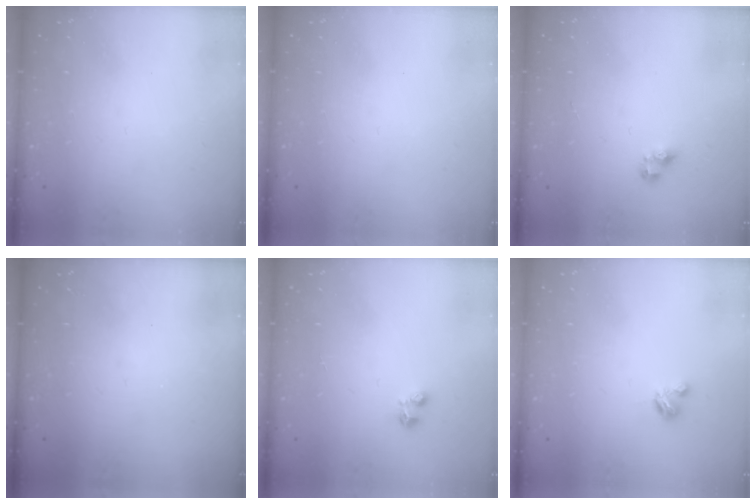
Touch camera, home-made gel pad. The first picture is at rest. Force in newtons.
{"total": 0.0}
{"total": 3.9, "press": 3.8, "slide": 0.4}
{"total": 0.0}
{"total": 2.9, "press": 2.8, "slide": 0.6}
{"total": 2.9, "press": 2.9, "slide": 0.3}